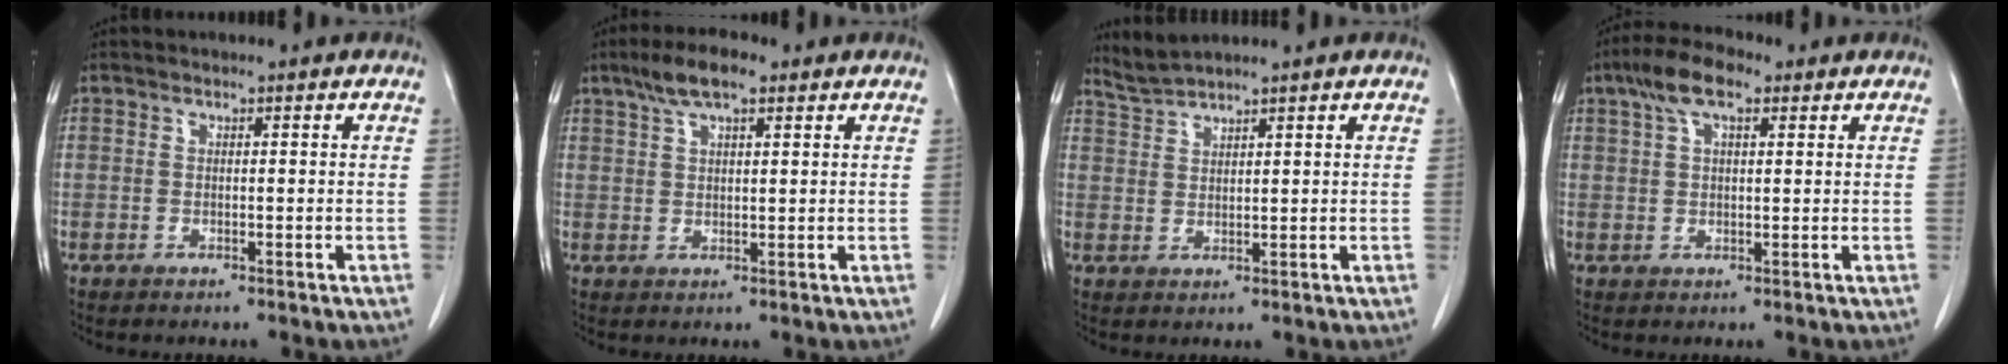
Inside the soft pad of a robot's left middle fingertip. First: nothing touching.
{"total": 5.8, "force": [3.7, 1.5, 4.2], "torque": [-0.085, 0.017, 0.067]}
{"total": 2.4, "force": [2.3, -0.7, 0.0], "torque": [-0.004, 0.004, 0.056]}
{"total": 6.5, "force": [3.6, 2.3, 4.9], "torque": [-0.099, 0.026, 0.062]}